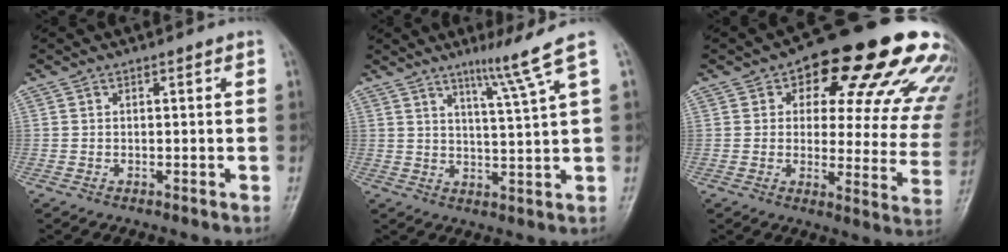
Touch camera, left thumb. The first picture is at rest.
{"total": 7.2, "force": [4.4, -1.5, 5.5], "torque": [-0.087, -0.039, 0.075]}
{"total": 24.0, "force": [12.6, 10.8, 17.3], "torque": [-0.176, -0.017, 0.152]}